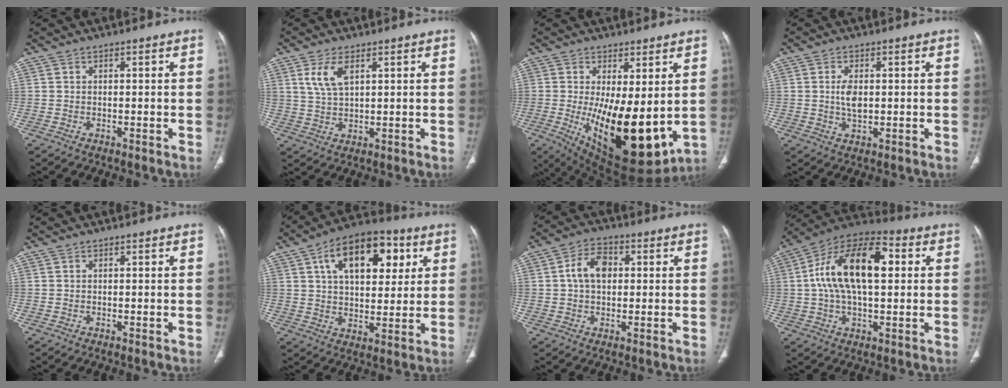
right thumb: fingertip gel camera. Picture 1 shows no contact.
{"total": 5.5, "force": [2.5, 2.5, 4.3], "torque": [-0.089, -0.007, 0.058]}
{"total": 18.5, "force": [-1.1, 7.4, 16.8], "torque": [-0.261, -0.044, 0.010]}
{"total": 4.0, "force": [0.3, 2.2, 3.4], "torque": [-0.063, -0.003, 0.008]}
{"total": 0.0}
{"total": 18.1, "force": [6.8, 10.1, 13.4], "torque": [-0.165, -0.002, 0.104]}
{"total": 7.0, "force": [1.0, 4.7, 5.0], "torque": [-0.079, 0.014, 0.012]}
{"total": 18.9, "force": [3.1, 9.4, 16.1], "torque": [-0.276, 0.030, 0.044]}